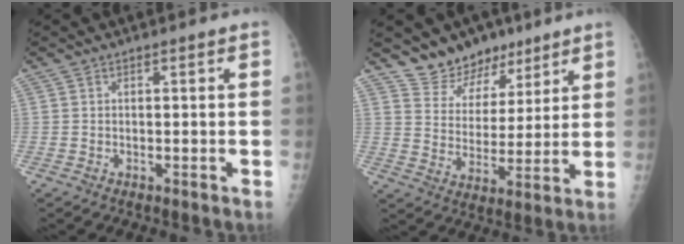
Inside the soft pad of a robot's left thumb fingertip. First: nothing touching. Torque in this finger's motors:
{"motor_torque": [-0.02, 0.02, 0.23, -0.08, -0.02]}